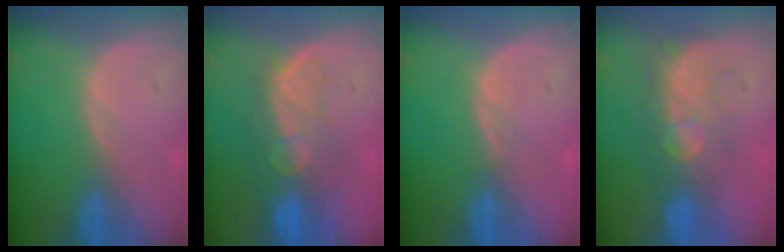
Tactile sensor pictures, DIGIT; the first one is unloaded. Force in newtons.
{"total": 10.0, "press": 8.5, "slide": 5.3}
{"total": 0.7, "press": 0.7, "slide": 0.2}
{"total": 8.6, "press": 7.5, "slide": 4.2}